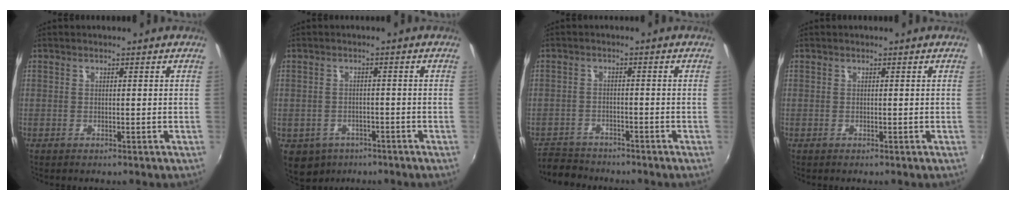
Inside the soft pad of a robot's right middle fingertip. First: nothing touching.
{"total": 7.3, "force": [-4.1, 5.5, 2.5], "torque": [-0.068, -0.014, -0.053]}
{"total": 6.0, "force": [-5.4, 2.4, 0.7], "torque": [-0.034, 0.002, -0.098]}
{"total": 0.0}